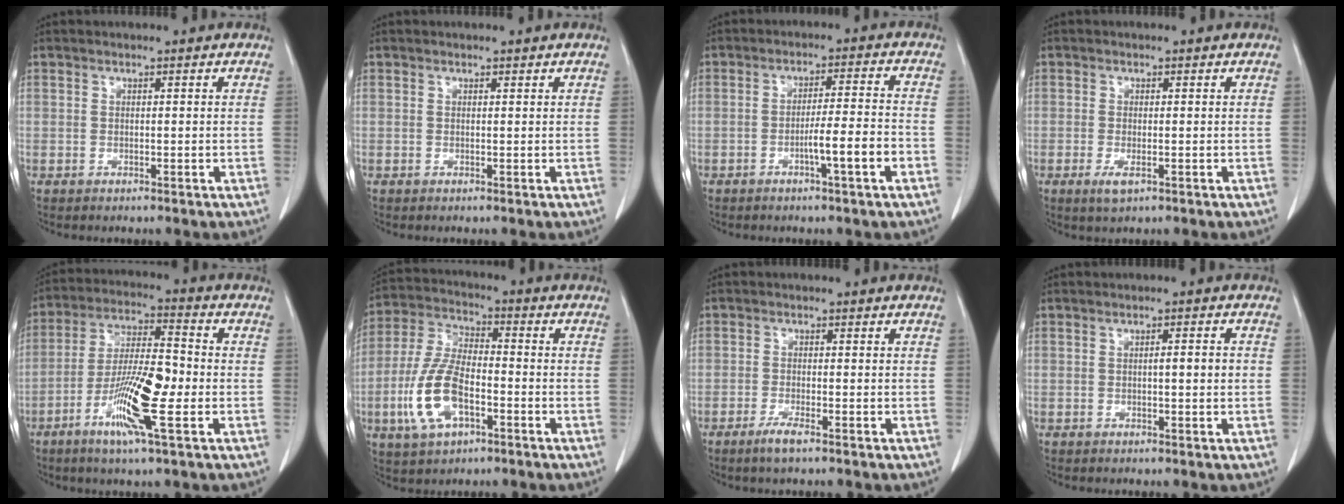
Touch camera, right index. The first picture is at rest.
{"total": 0.0}
{"total": 6.5, "force": [-2.7, -0.2, 5.9], "torque": [-0.091, 0.002, -0.044]}
{"total": 2.1, "force": [-0.9, 0.6, 1.8], "torque": [-0.037, -0.007, -0.010]}
{"total": 12.8, "force": [-4.0, 1.4, 12.0], "torque": [-0.227, -0.006, -0.078]}
{"total": 11.8, "force": [-3.9, 5.1, 9.9], "torque": [-0.232, -0.001, -0.075]}
{"total": 2.7, "force": [-1.9, 0.1, 2.0], "torque": [-0.045, -0.006, -0.036]}
{"total": 2.3, "force": [-0.1, 0.2, 2.3], "torque": [-0.036, 0.002, -0.001]}